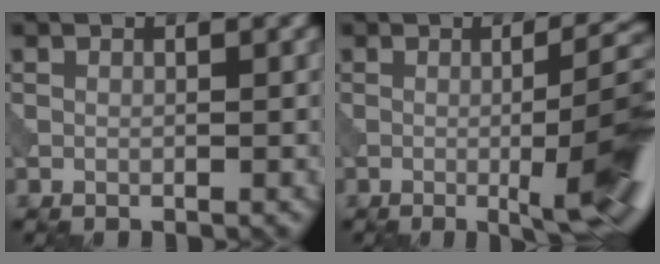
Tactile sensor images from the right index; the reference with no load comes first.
{"total": 10.0, "force": [-1.5, 2.3, 9.7], "torque": [-0.114, 0.002, -0.014]}